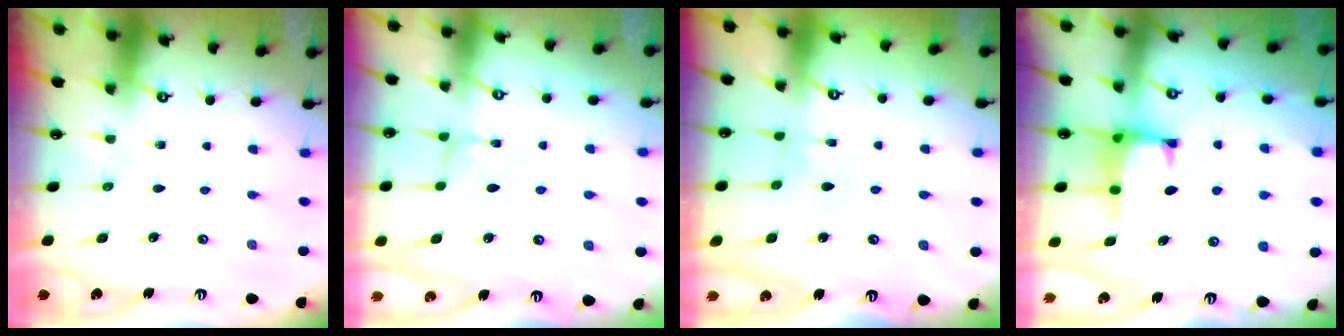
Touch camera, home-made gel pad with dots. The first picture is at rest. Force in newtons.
{"total": 2.8, "press": 2.8, "slide": 0.2}
{"total": 2.1, "press": 2.1, "slide": 0.0}
{"total": 0.9, "press": 0.5, "slide": 0.8}